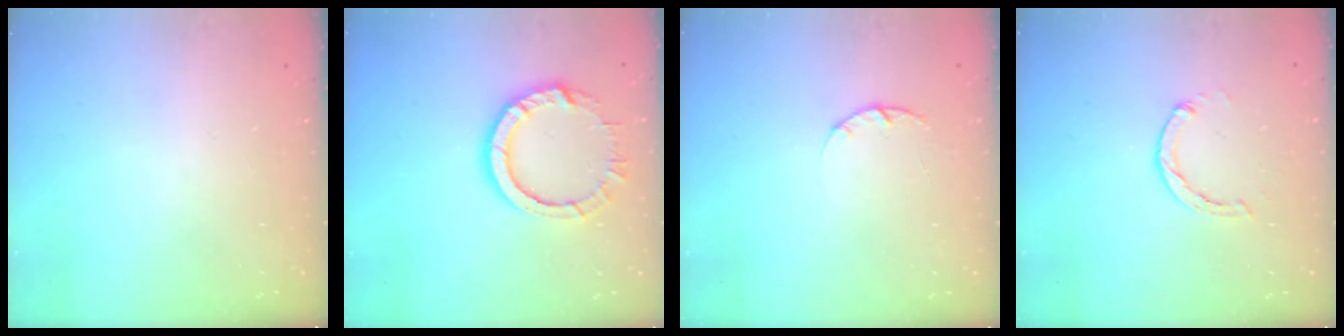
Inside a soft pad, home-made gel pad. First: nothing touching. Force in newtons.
{"total": 9.8, "press": 9.8, "slide": 0.4}
{"total": 2.0, "press": 1.9, "slide": 0.4}
{"total": 2.7, "press": 2.7, "slide": 0.5}